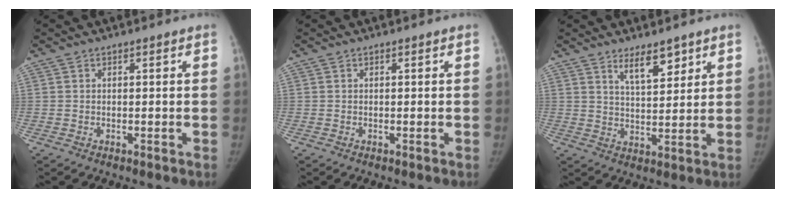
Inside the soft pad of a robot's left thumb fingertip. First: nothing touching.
{"total": 0.0}
{"total": 6.3, "force": [4.2, 2.3, 4.1], "torque": [-0.048, -0.035, 0.071]}